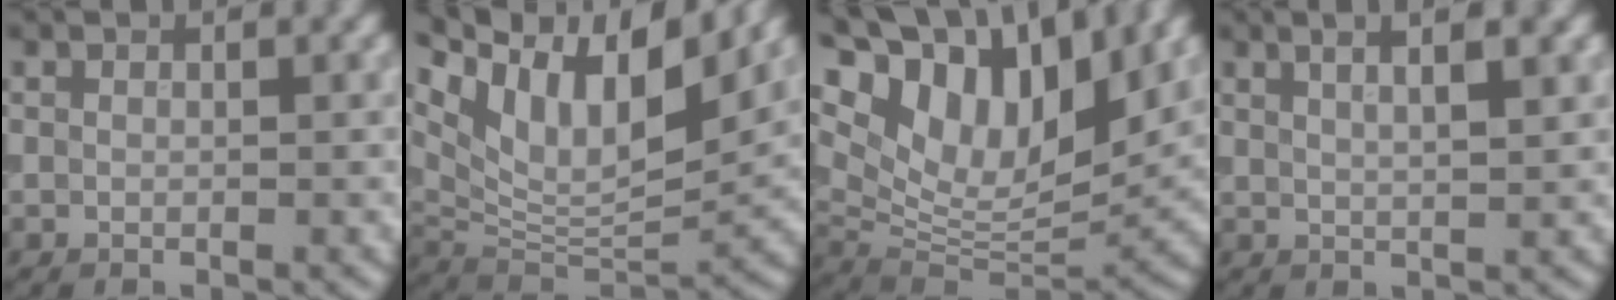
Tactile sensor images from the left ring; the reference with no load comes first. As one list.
[{"total": 12.2, "force": [6.8, 5.0, 8.9], "torque": [-0.158, 0.011, 0.121]}, {"total": 14.5, "force": [7.7, 6.9, 10.1], "torque": [-0.204, 0.033, 0.141]}, {"total": 5.0, "force": [2.5, 2.0, 3.8], "torque": [-0.019, 0.026, 0.007]}]